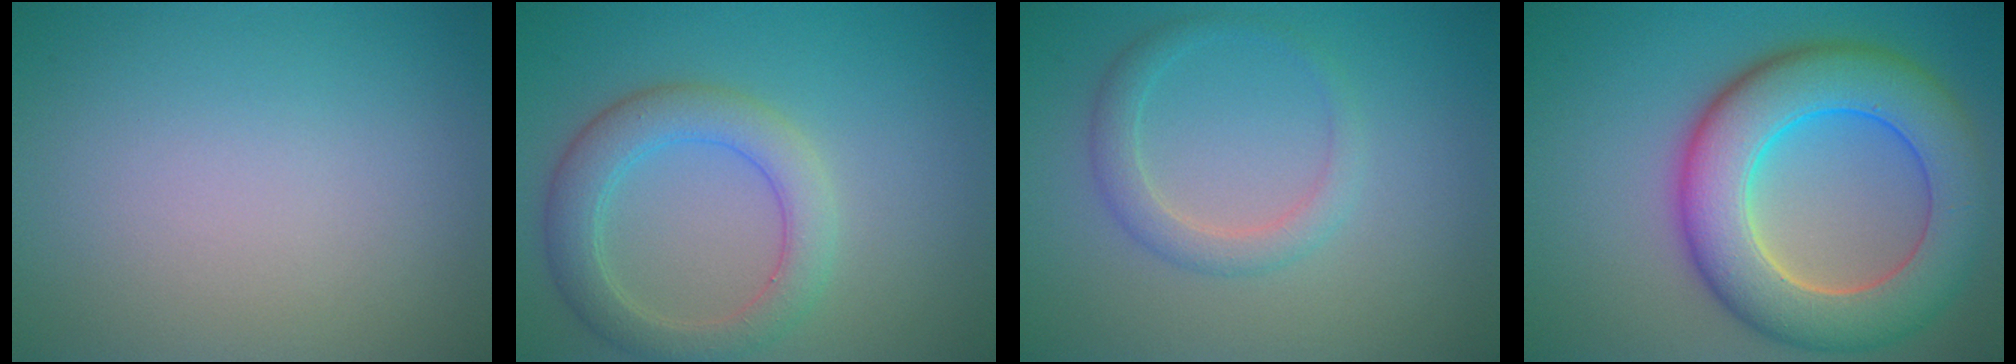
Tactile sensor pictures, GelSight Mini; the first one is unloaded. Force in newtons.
{"total": 4.4, "press": 4.4, "slide": 0.3}
{"total": 2.2, "press": 2.2, "slide": 0.2}
{"total": 10.2, "press": 10.2, "slide": 0.6}